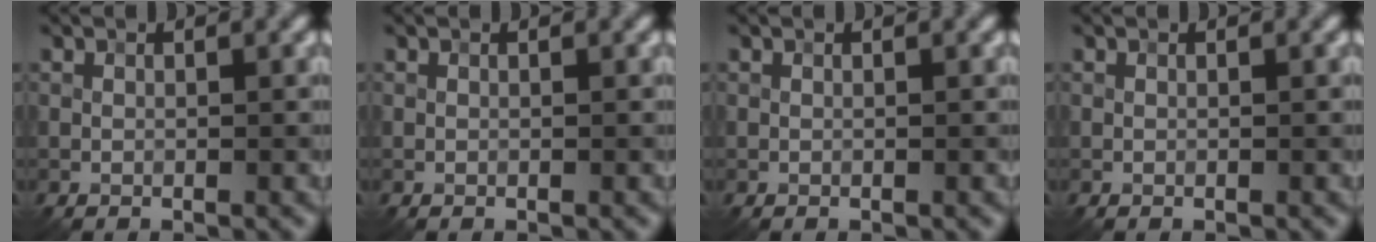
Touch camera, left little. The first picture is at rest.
{"total": 0.0}
{"total": 0.0}
{"total": 0.0}